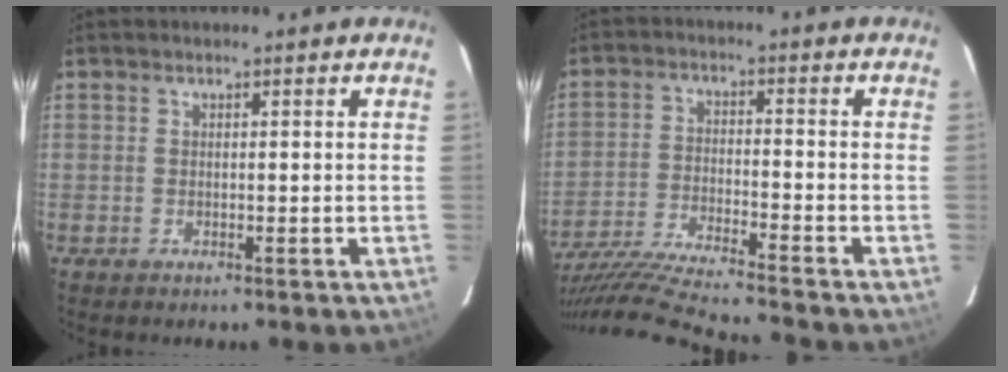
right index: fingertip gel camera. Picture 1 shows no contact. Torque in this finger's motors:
{"motor_torque": [-0.14, -1.39, 0.21, 0.08]}